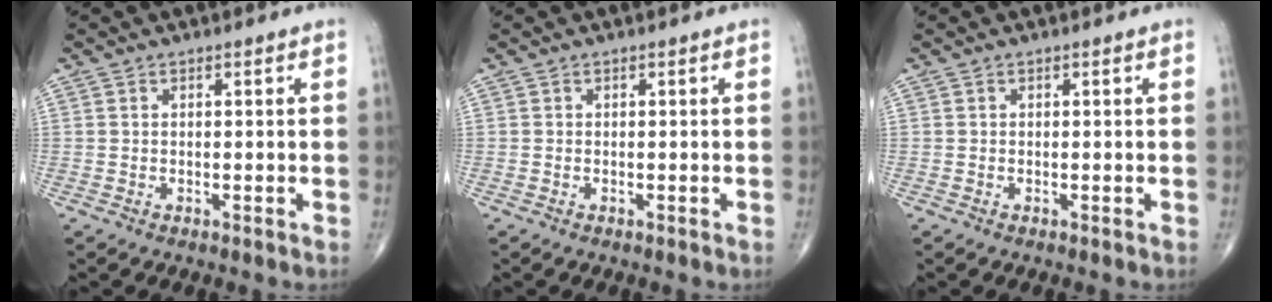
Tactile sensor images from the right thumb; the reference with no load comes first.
{"total": 0.0}
{"total": 0.0}